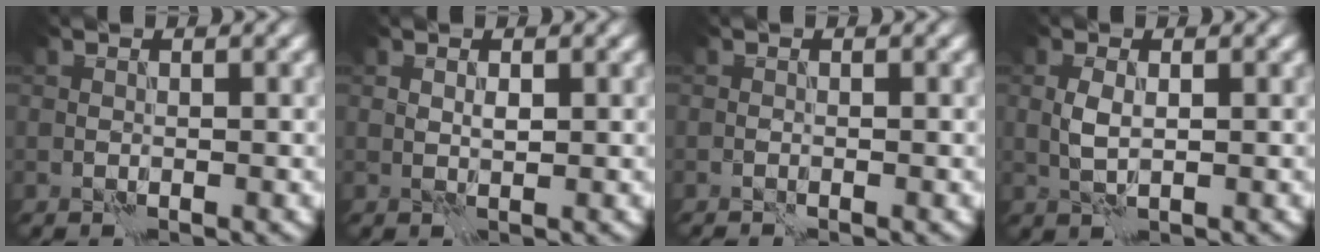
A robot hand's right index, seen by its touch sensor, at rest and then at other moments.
{"total": 0.6, "force": [0.3, 0.2, 0.5], "torque": [-0.012, 0.000, 0.007]}
{"total": 0.6, "force": [-0.6, -0.1, 0.0], "torque": [0.002, 0.003, -0.012]}
{"total": 1.6, "force": [0.2, 0.7, 1.4], "torque": [-0.034, 0.001, 0.006]}